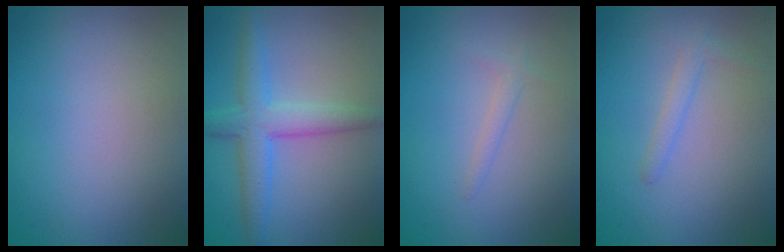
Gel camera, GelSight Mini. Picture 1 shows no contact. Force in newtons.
{"total": 3.3, "press": 3.3, "slide": 0.2}
{"total": 0.9, "press": 0.9, "slide": 0.0}
{"total": 1.3, "press": 1.3, "slide": 0.0}